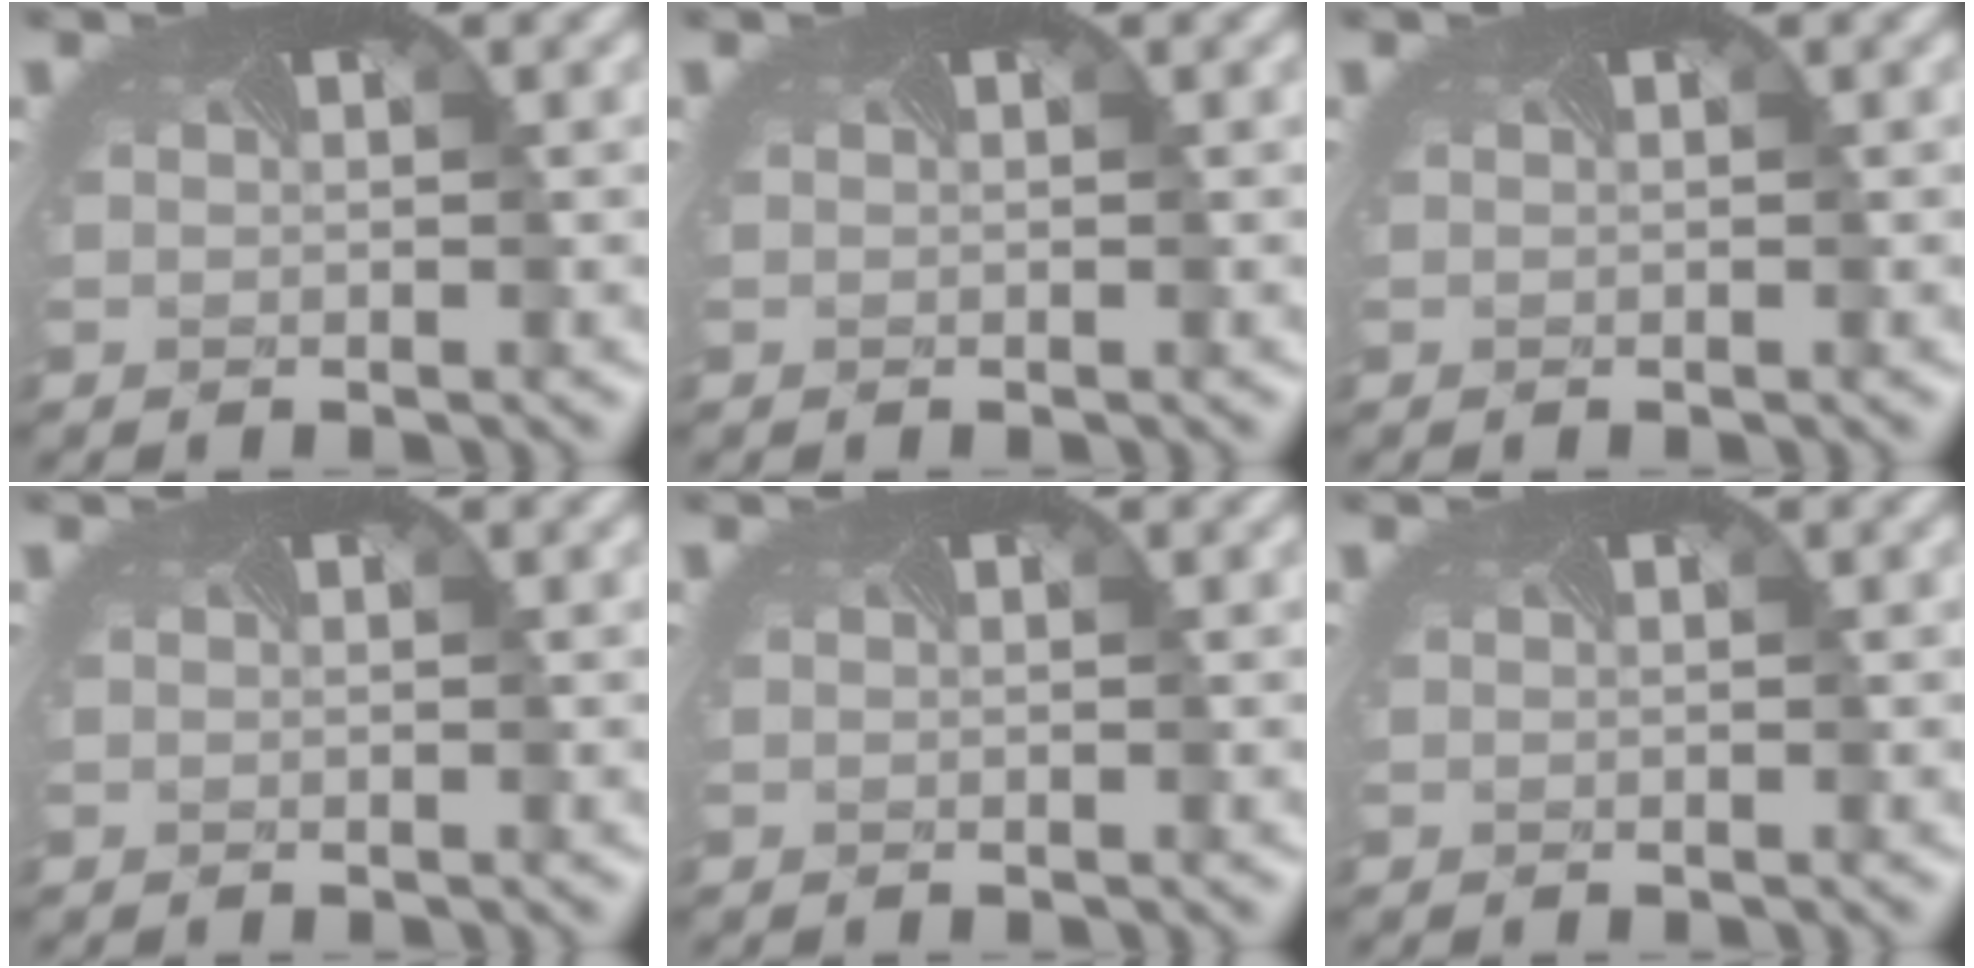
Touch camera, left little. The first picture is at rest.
{"total": 0.0}
{"total": 0.0}
{"total": 0.0}
{"total": 0.0}
{"total": 0.0}